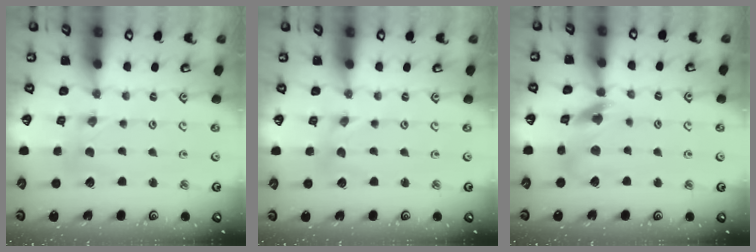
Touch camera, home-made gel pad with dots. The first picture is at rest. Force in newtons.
{"total": 0.0}
{"total": 12.4, "press": 12.3, "slide": 1.5}